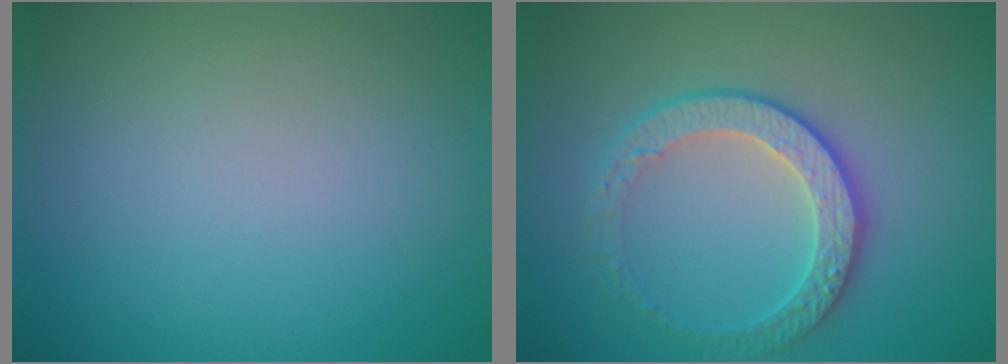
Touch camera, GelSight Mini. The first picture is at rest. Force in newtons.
{"total": 3.2, "press": 2.8, "slide": 1.6}